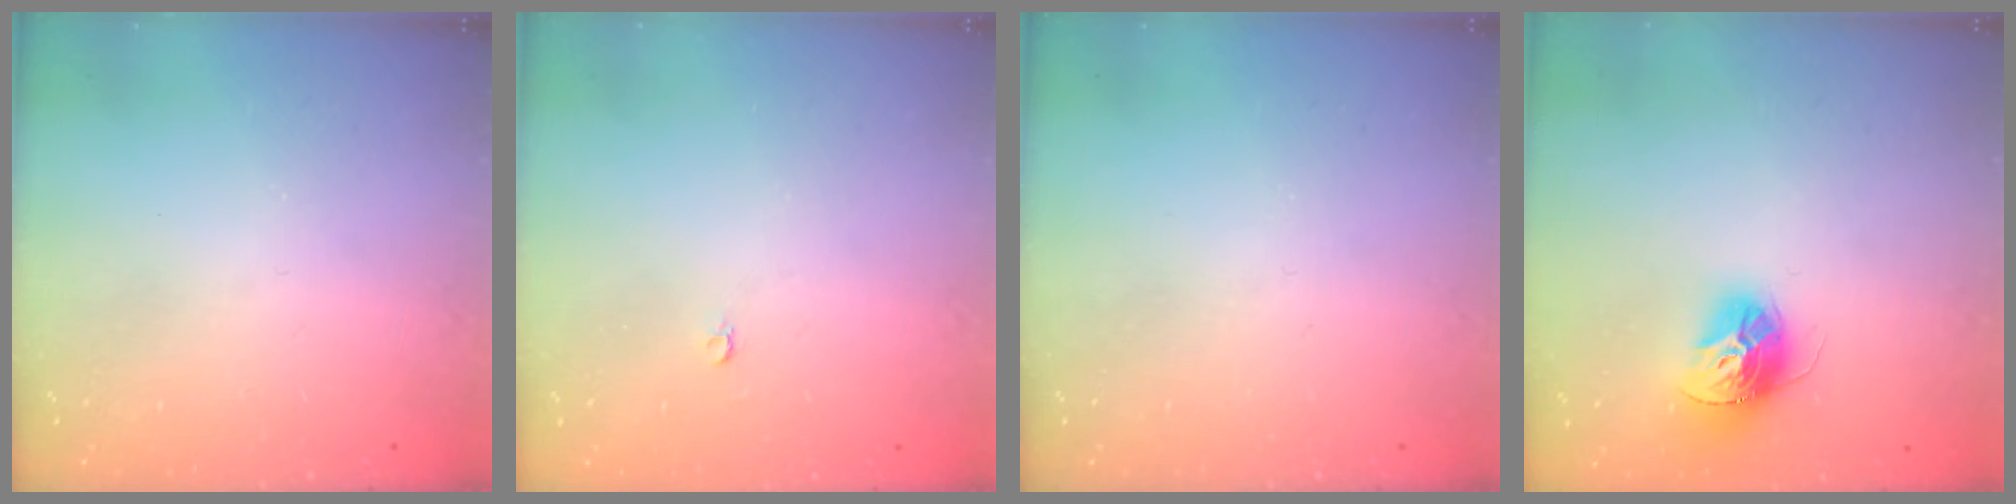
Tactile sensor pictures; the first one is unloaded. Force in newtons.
{"total": 2.0, "press": 2.0, "slide": 0.4}
{"total": 0.0}
{"total": 12.7, "press": 12.7, "slide": 1.0}